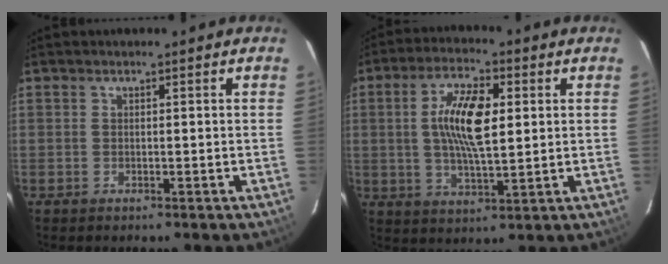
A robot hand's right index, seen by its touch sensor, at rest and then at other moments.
{"total": 10.7, "force": [1.8, 3.7, 9.8], "torque": [-0.186, 0.009, 0.032]}